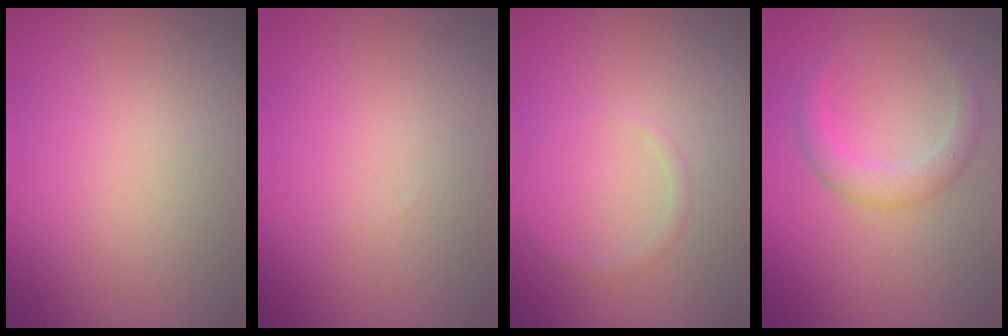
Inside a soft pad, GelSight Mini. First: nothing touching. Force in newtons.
{"total": 0.0}
{"total": 0.8, "press": 0.8, "slide": 0.0}
{"total": 2.6, "press": 2.6, "slide": 0.1}